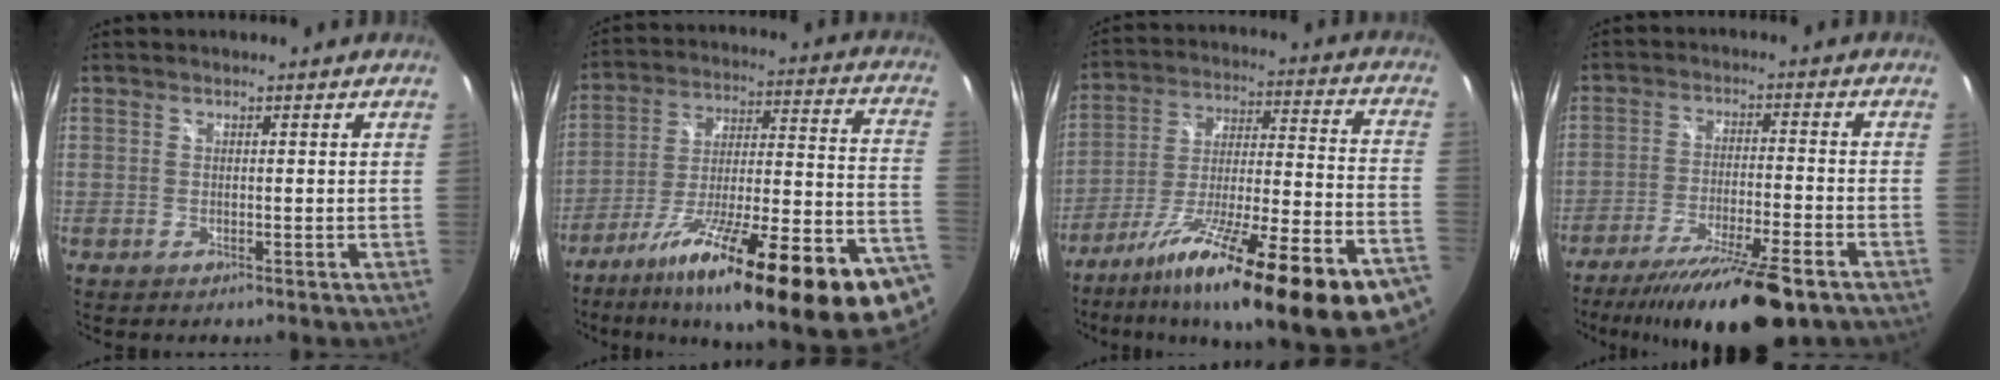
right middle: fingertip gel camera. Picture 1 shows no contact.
{"total": 32.6, "force": [-20.8, 6.2, 24.3], "torque": [-0.341, -0.041, -0.305]}
{"total": 30.3, "force": [-20.7, 4.5, 21.7], "torque": [-0.323, -0.061, -0.310]}
{"total": 16.9, "force": [-13.1, 2.2, 10.5], "torque": [-0.202, -0.032, -0.213]}